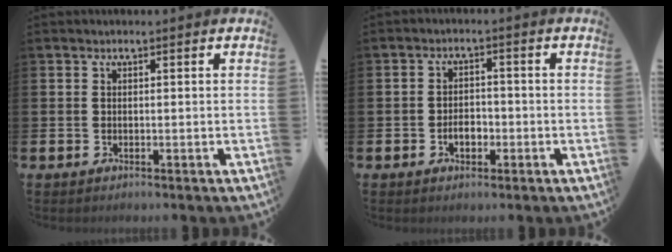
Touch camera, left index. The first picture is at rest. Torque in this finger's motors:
{"motor_torque": [0.28, 0.21, 0.05, 0.04]}